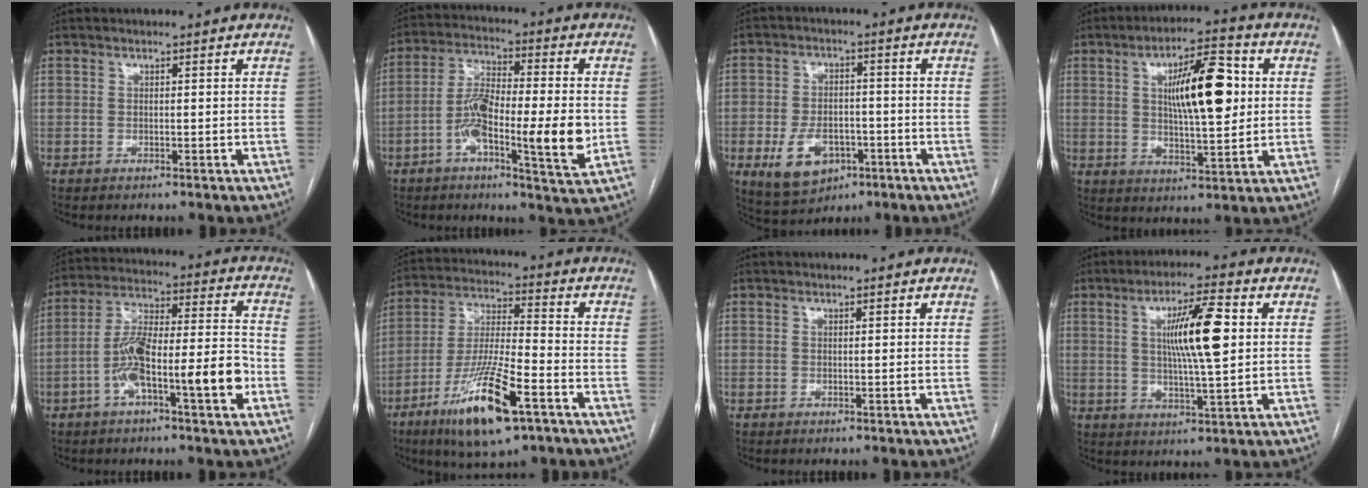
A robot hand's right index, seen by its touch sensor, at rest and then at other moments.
{"total": 13.3, "force": [-2.8, 2.7, 12.8], "torque": [-0.223, 0.005, -0.051]}
{"total": 8.9, "force": [-3.6, 5.9, 5.6], "torque": [-0.108, 0.001, -0.049]}
{"total": 13.0, "force": [2.6, 3.3, 12.3], "torque": [-0.201, 0.014, 0.040]}
{"total": 14.3, "force": [-4.9, 2.5, 13.2], "torque": [-0.231, 0.026, -0.079]}
{"total": 16.1, "force": [-8.5, 2.7, 13.4], "torque": [-0.264, -0.026, -0.148]}
{"total": 0.0}
{"total": 10.7, "force": [2.1, 0.9, 10.4], "torque": [-0.180, 0.002, 0.035]}